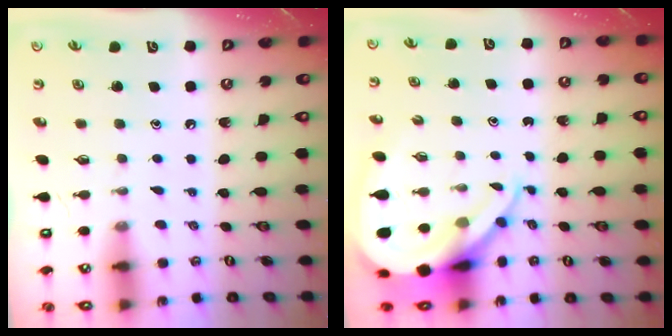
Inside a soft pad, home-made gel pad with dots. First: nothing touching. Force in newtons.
{"total": 10.9, "press": 10.8, "slide": 0.9}